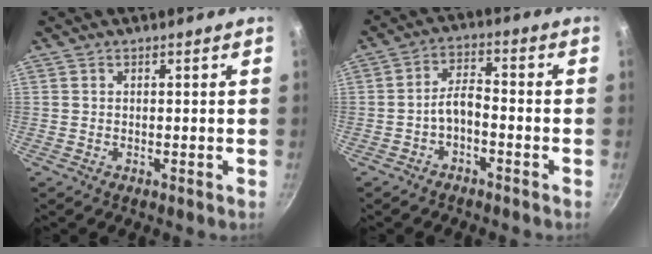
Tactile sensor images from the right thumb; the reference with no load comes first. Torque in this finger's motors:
{"motor_torque": [-0.17, 0.36, 0.67, -0.17, 0.15]}